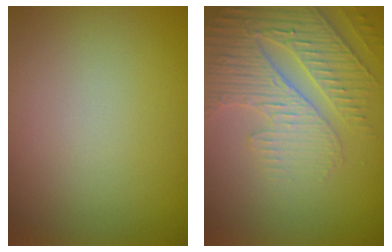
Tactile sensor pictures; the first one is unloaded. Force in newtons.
{"total": 4.8, "press": 4.3, "slide": 2.0}